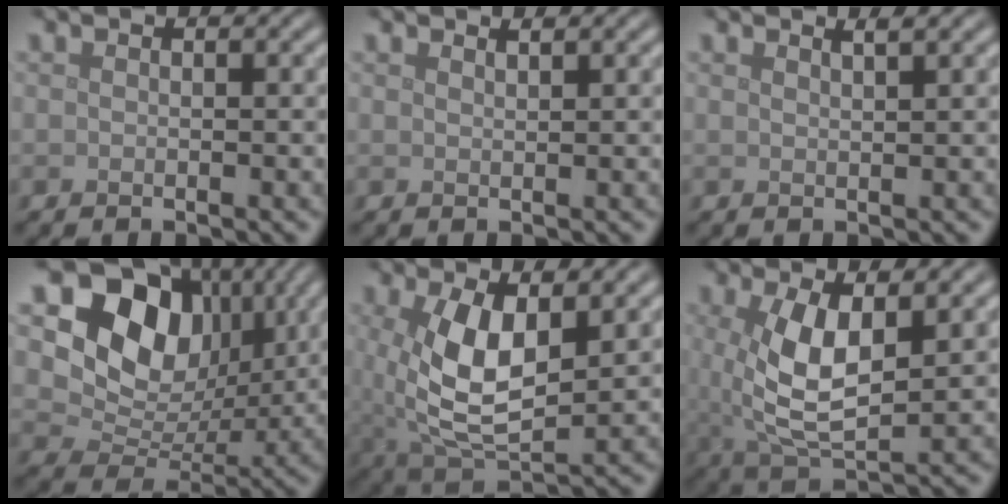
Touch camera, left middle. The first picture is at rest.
{"total": 0.9, "force": [0.8, 0.2, 0.4], "torque": [0.000, 0.001, 0.011]}
{"total": 1.5, "force": [1.1, 0.4, 0.9], "torque": [-0.002, 0.002, 0.009]}
{"total": 11.2, "force": [4.2, 8.3, 6.3], "torque": [-0.113, -0.005, 0.069]}
{"total": 7.6, "force": [1.3, 3.7, 6.6], "torque": [-0.148, -0.012, 0.029]}
{"total": 6.5, "force": [1.1, 2.8, 5.8], "torque": [-0.130, -0.008, 0.024]}